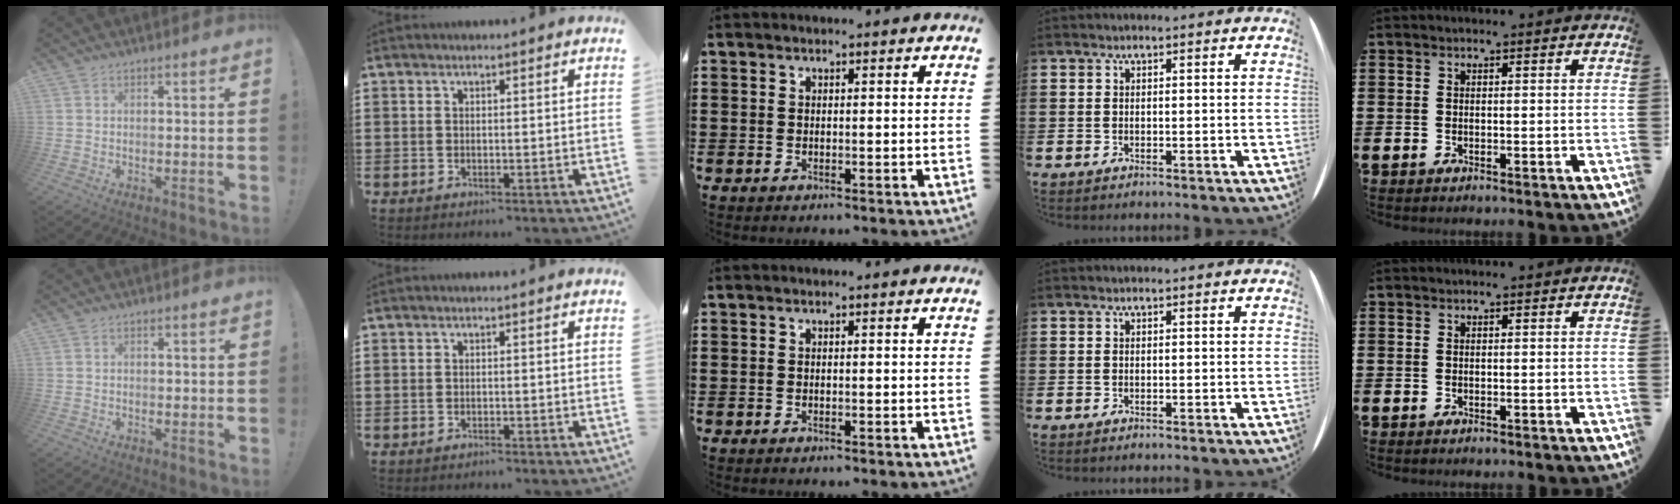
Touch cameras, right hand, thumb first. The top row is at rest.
{"thumb": {"total": 0.6, "force": [-0.3, 0.5, 0.2], "torque": [-0.002, 0.002, -0.005]}, "index": {"total": 0.6, "force": [-0.6, 0.0, 0.0], "torque": [-0.003, -0.003, -0.011]}}